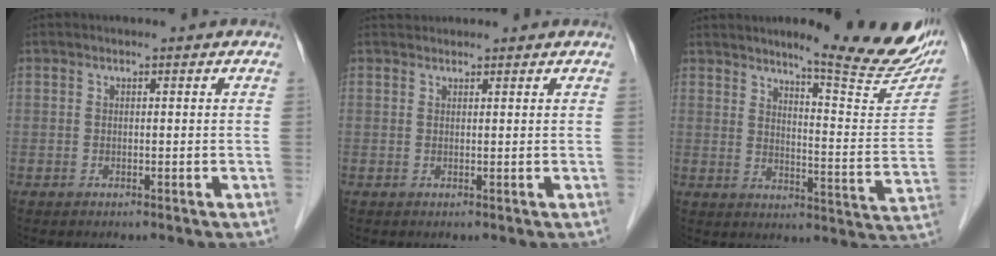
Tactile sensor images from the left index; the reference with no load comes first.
{"total": 1.6, "force": [1.5, 0.4, 0.0], "torque": [-0.004, 0.020, 0.029]}
{"total": 18.2, "force": [15.0, 1.1, 10.3], "torque": [-0.126, -0.063, 0.183]}